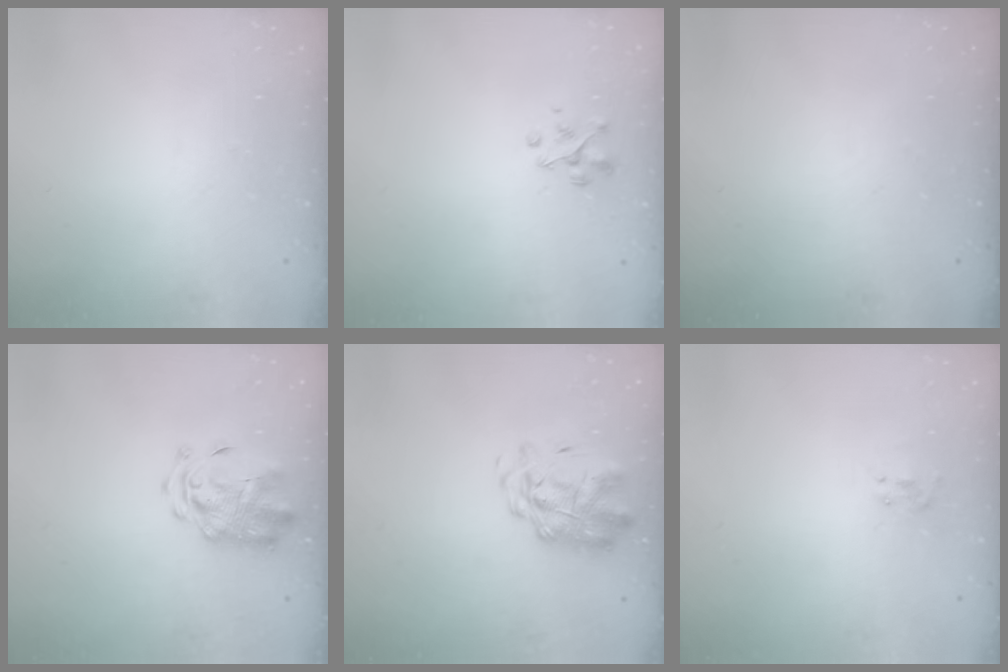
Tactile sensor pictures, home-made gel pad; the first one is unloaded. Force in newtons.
{"total": 2.6, "press": 2.6, "slide": 0.5}
{"total": 0.0}
{"total": 3.3, "press": 3.2, "slide": 0.8}
{"total": 2.9, "press": 2.8, "slide": 0.8}
{"total": 1.5, "press": 1.3, "slide": 0.7}